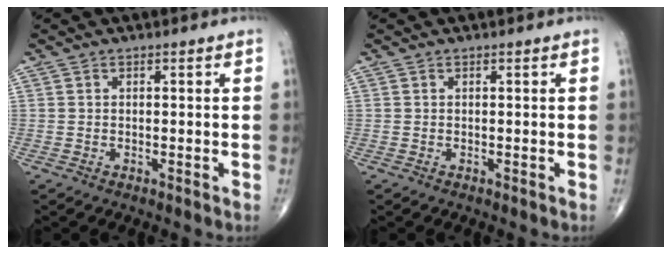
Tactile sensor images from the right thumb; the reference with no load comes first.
{"total": 0.0}